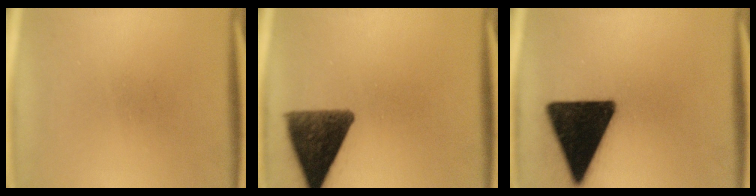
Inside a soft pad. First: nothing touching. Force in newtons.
{"total": 11.3}
{"total": 18.7}